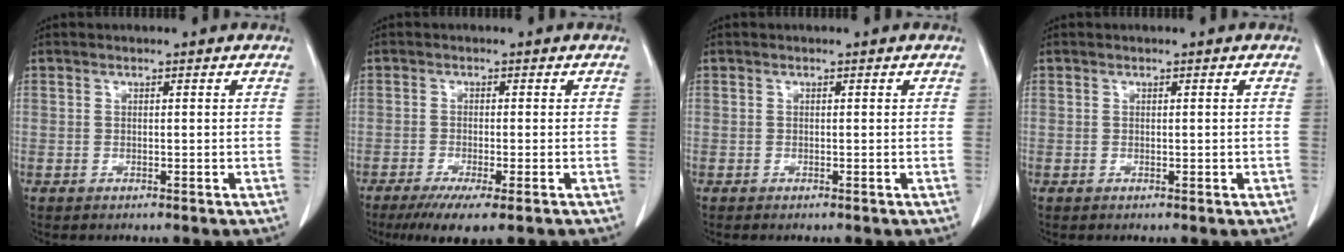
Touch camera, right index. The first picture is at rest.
{"total": 6.9, "force": [-4.5, 0.6, 5.1], "torque": [-0.079, -0.017, -0.069]}
{"total": 0.0}
{"total": 0.5, "force": [0.0, 0.4, 0.4], "torque": [-0.004, 0.000, 0.002]}